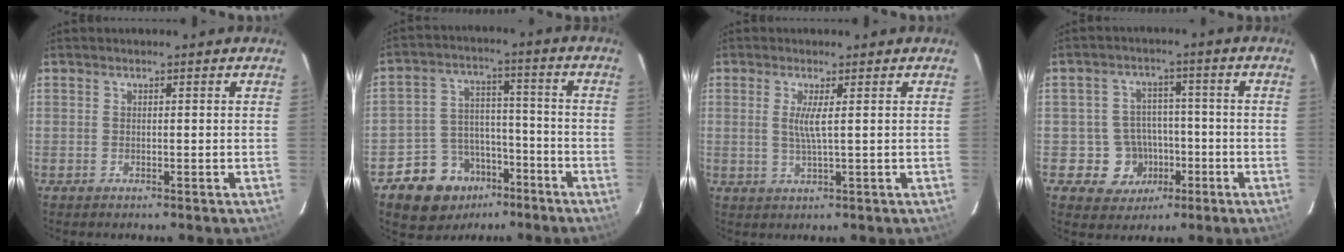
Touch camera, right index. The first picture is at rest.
{"total": 11.7, "force": [-7.4, 8.5, 3.2], "torque": [-0.078, 0.038, -0.101]}
{"total": 3.1, "force": [0.7, -0.3, 3.0], "torque": [-0.060, -0.007, 0.012]}
{"total": 7.6, "force": [-2.7, 7.0, 1.1], "torque": [-0.037, 0.027, -0.030]}